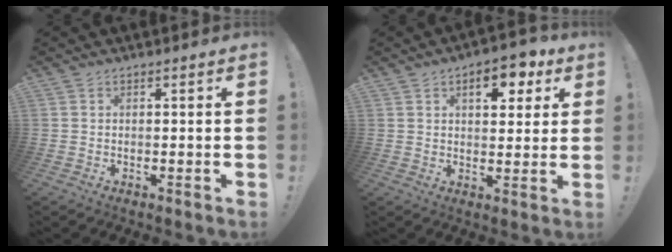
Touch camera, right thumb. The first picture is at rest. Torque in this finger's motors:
{"motor_torque": [-0.28, 0.79, 0.51, 0.56, 0.00]}